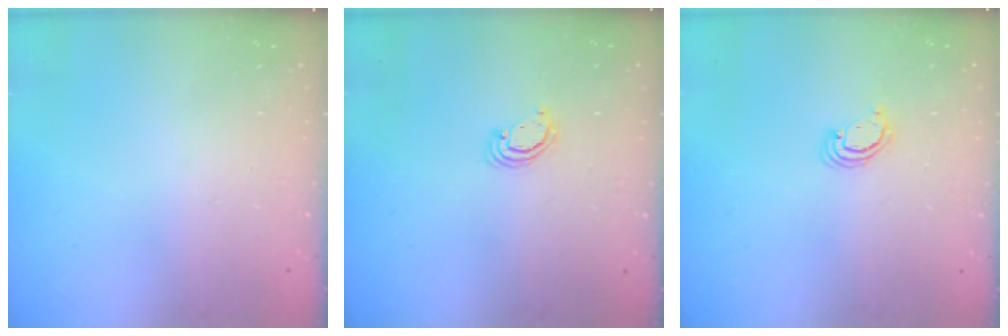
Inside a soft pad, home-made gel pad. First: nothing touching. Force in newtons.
{"total": 2.3, "press": 2.3, "slide": 0.3}
{"total": 2.6, "press": 2.5, "slide": 0.3}